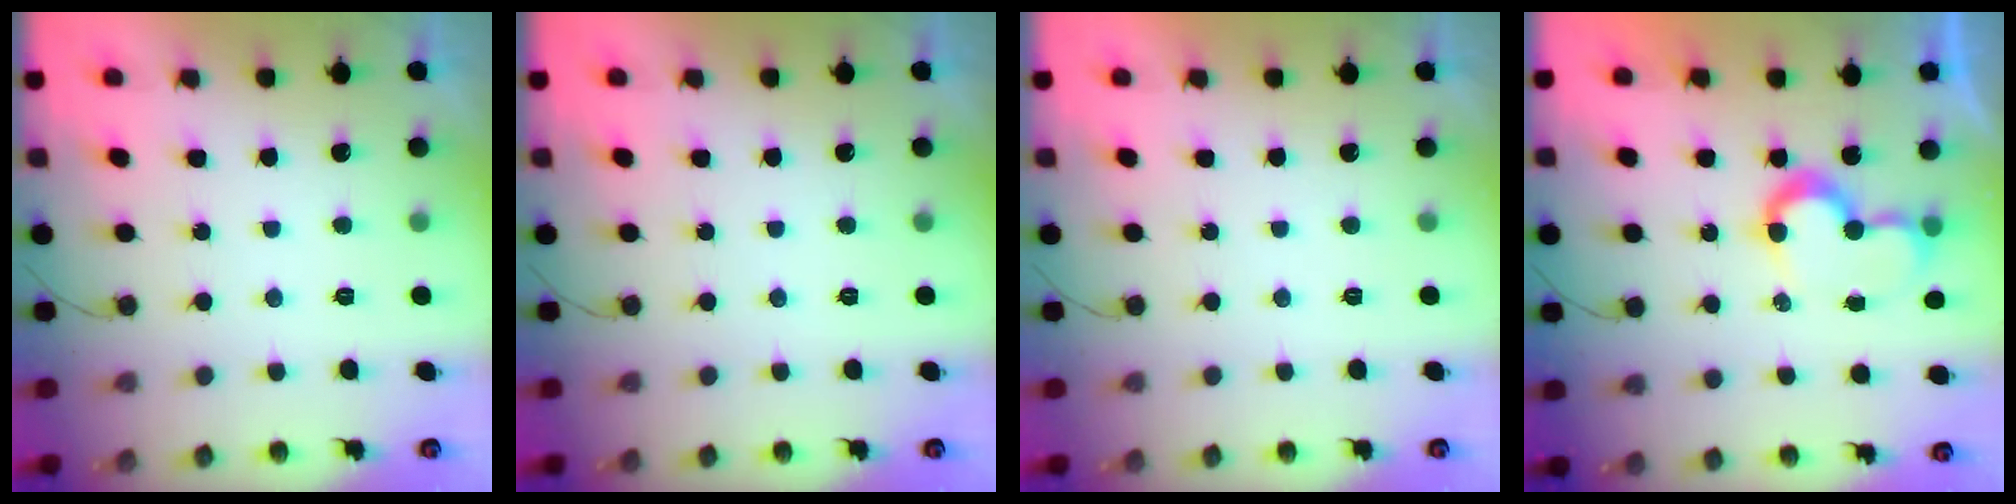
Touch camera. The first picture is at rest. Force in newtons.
{"total": 0.0}
{"total": 1.7, "press": 1.7, "slide": 0.1}
{"total": 8.3, "press": 8.3, "slide": 0.1}